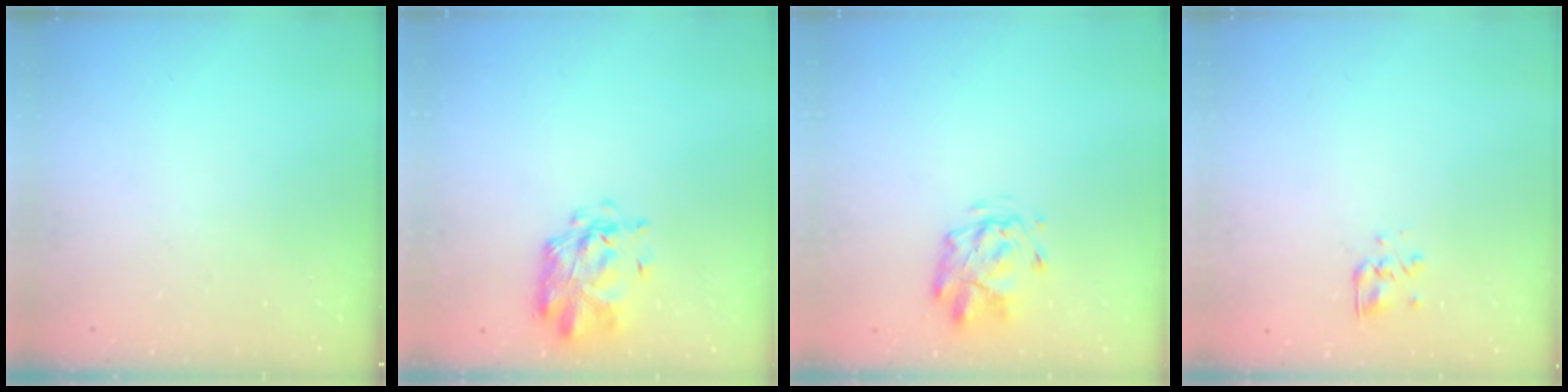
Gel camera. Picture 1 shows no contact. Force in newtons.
{"total": 3.1, "press": 3.0, "slide": 0.8}
{"total": 2.9, "press": 2.5, "slide": 1.5}
{"total": 2.9, "press": 2.6, "slide": 1.3}